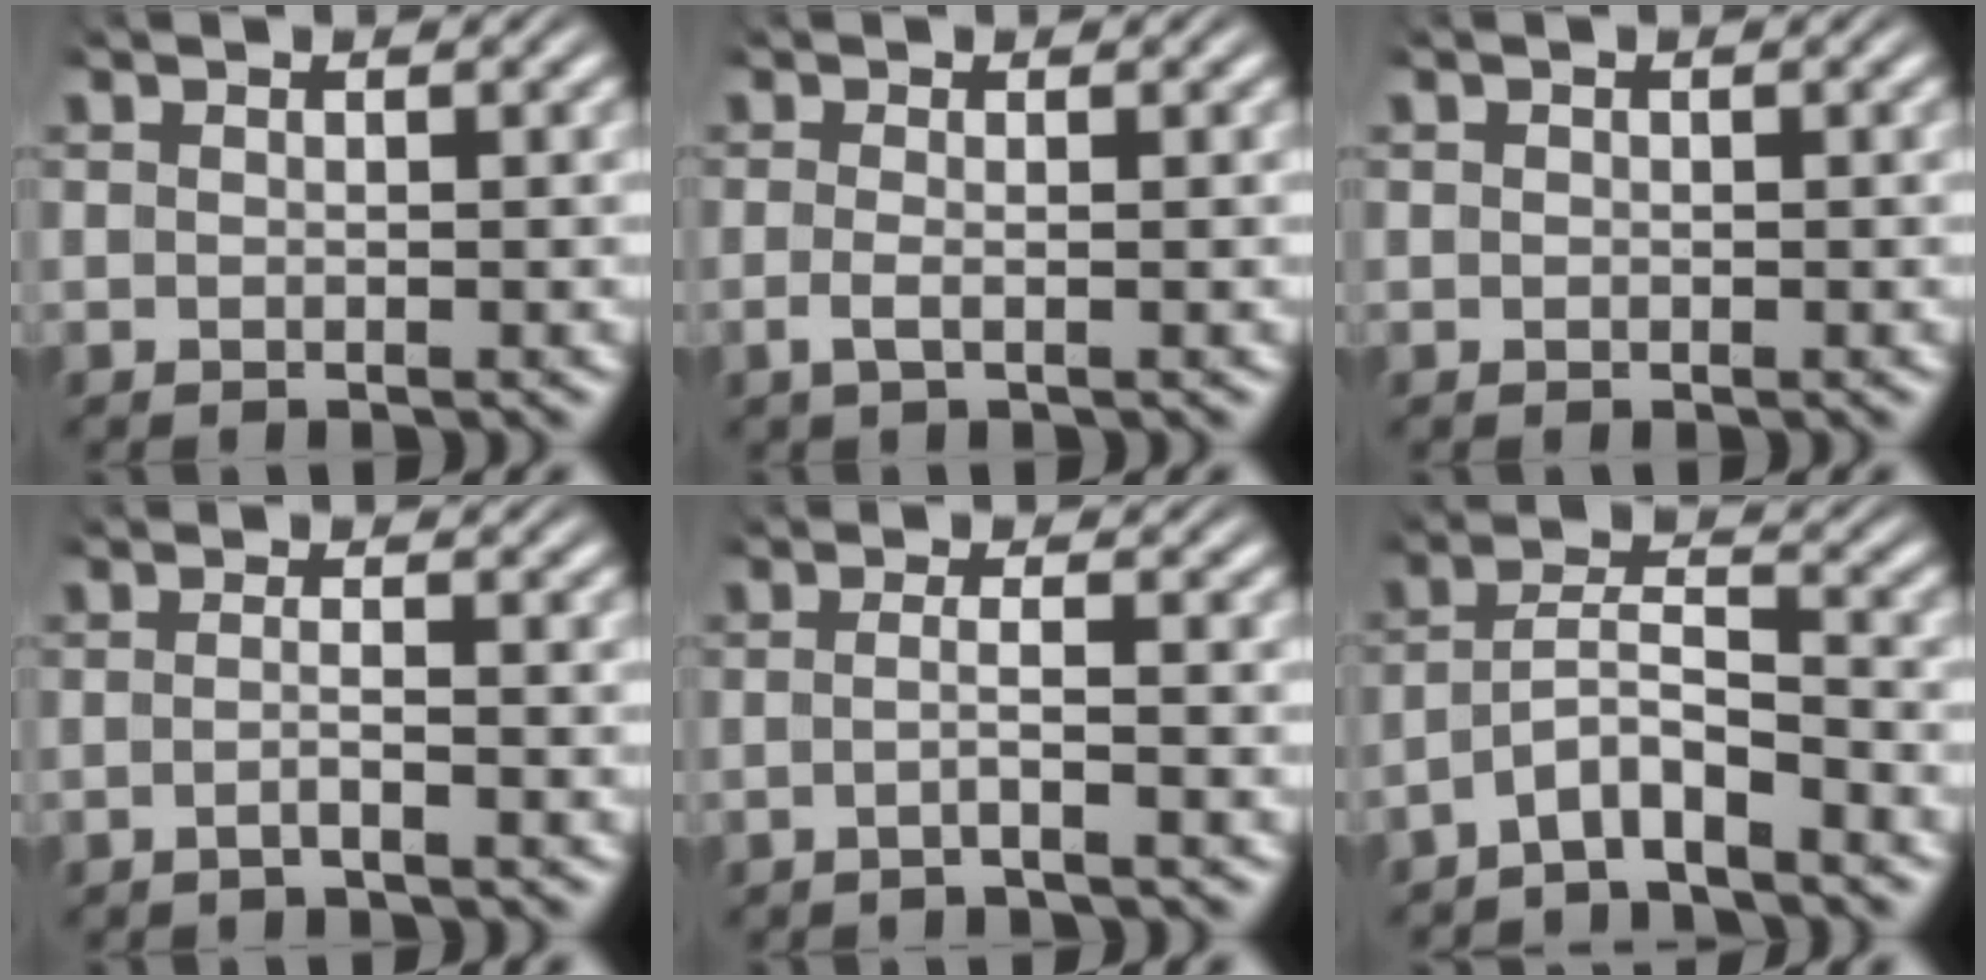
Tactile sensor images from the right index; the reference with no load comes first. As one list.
[{"total": 1.3, "force": [-0.9, 0.0, 1.0], "torque": [-0.034, -0.015, -0.011]}, {"total": 0.0}, {"total": 1.6, "force": [-1.2, -0.2, 1.1], "torque": [-0.022, -0.005, -0.023]}, {"total": 2.2, "force": [-1.4, -0.6, 1.7], "torque": [-0.032, -0.006, -0.023]}, {"total": 5.3, "force": [-3.3, 3.3, 2.6], "torque": [-0.061, -0.018, -0.057]}]